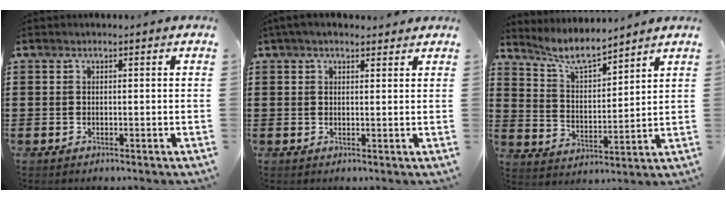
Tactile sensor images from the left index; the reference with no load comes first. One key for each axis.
{"total": 2.4, "fx": 1.9, "fy": 0.8, "fz": 1.1, "tx": -0.026, "ty": 0.006, "tz": 0.037}
{"total": 6.5, "fx": 5.8, "fy": 0.8, "fz": 2.9, "tx": -0.077, "ty": -0.028, "tz": 0.101}